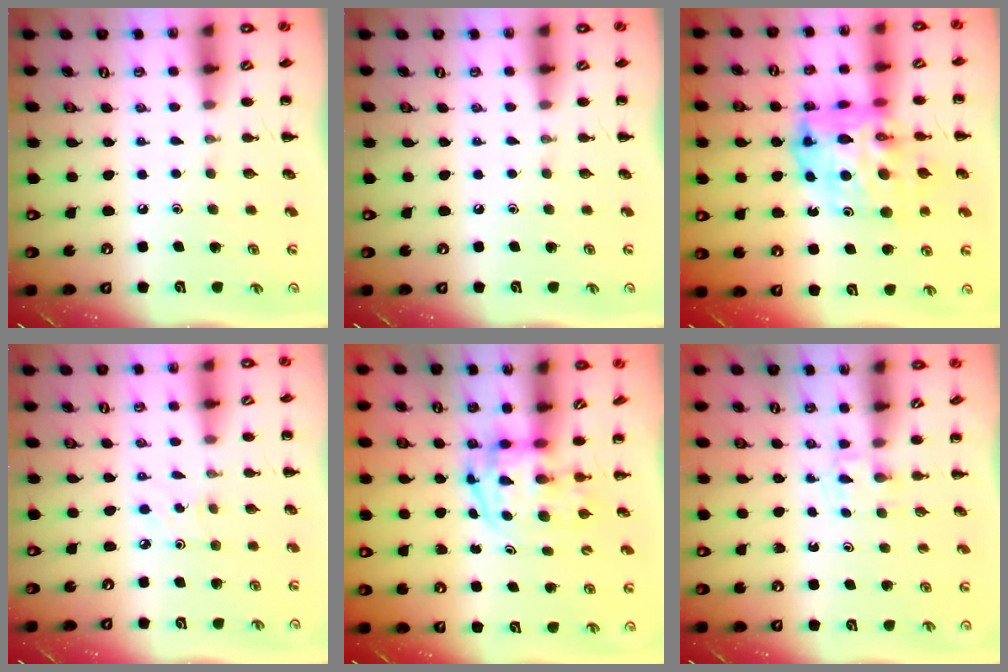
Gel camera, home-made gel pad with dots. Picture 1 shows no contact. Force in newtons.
{"total": 0.0}
{"total": 17.2, "press": 16.4, "slide": 5.1}
{"total": 2.1, "press": 2.0, "slide": 0.7}
{"total": 3.7, "press": 3.6, "slide": 0.6}
{"total": 2.3, "press": 2.1, "slide": 0.8}